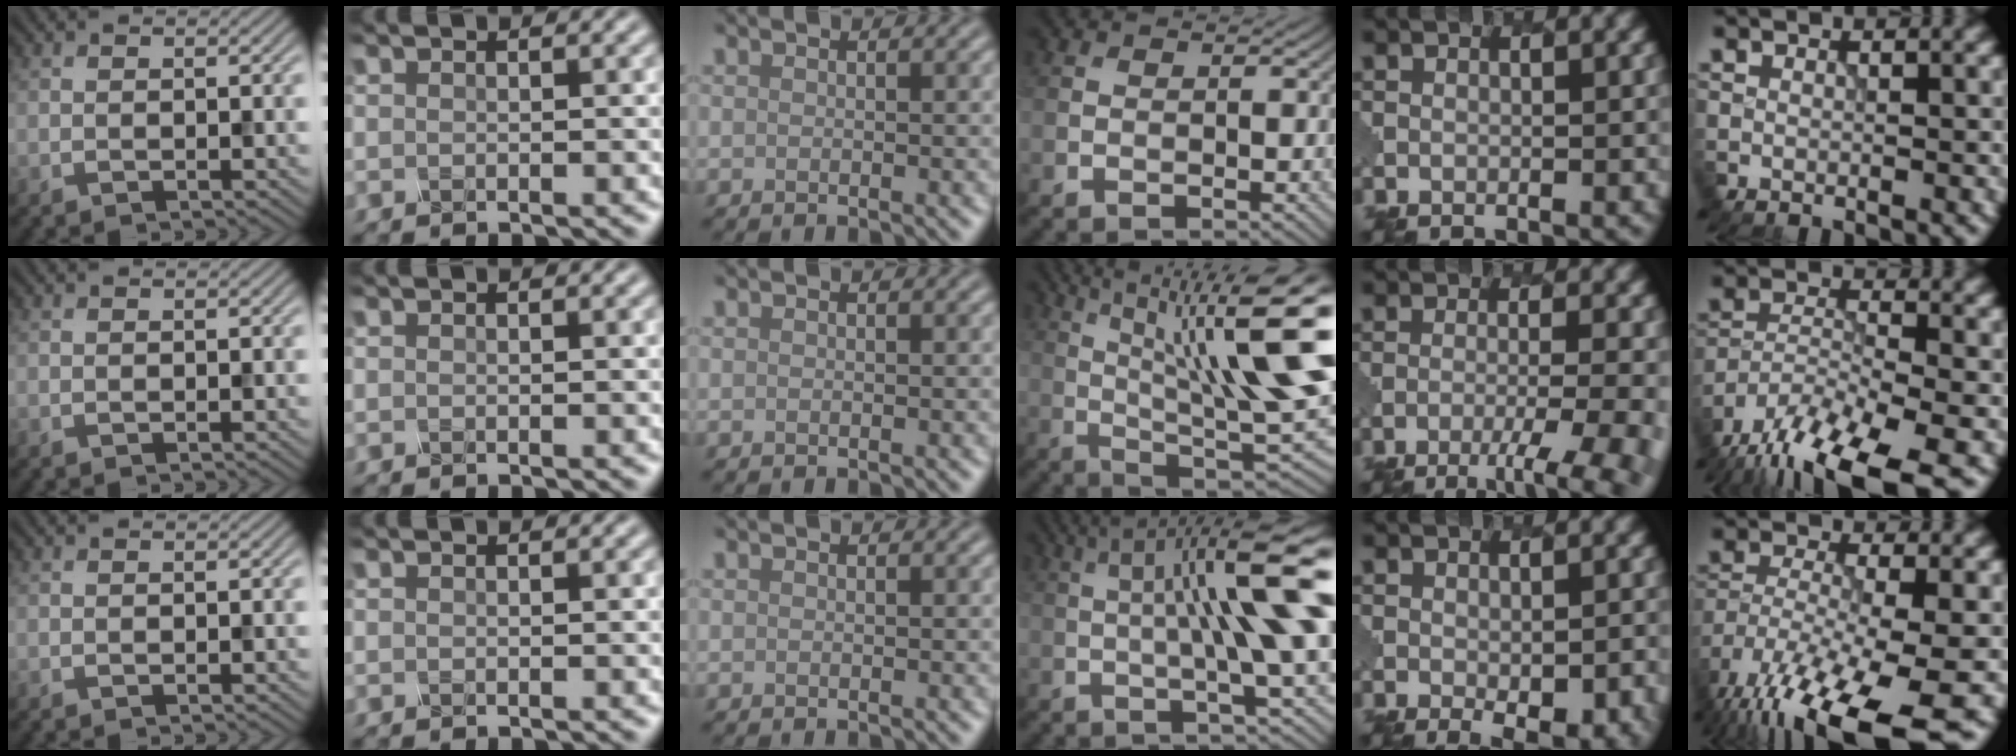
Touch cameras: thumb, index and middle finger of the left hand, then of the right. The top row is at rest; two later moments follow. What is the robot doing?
{"motion": "pour", "object": "mug"}